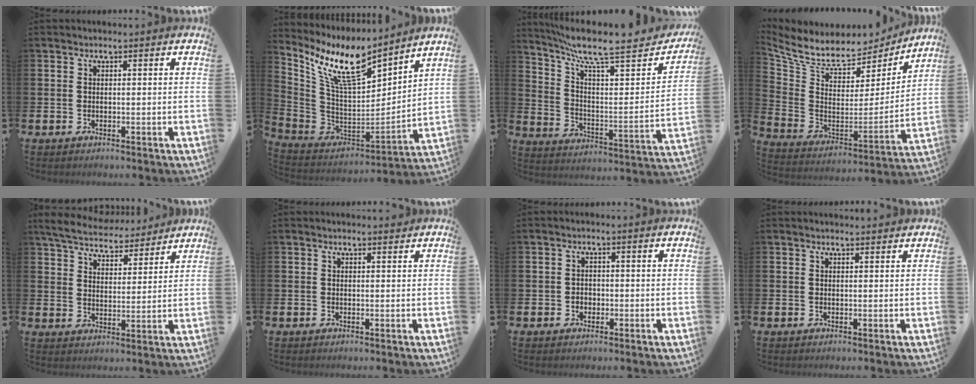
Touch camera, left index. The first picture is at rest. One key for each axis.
{"total": 10.7, "fx": 8.1, "fy": 3.1, "fz": 6.2, "tx": -0.144, "ty": -0.047, "tz": 0.142}
{"total": 8.5, "fx": 6.9, "fy": 2.0, "fz": 4.5, "tx": -0.097, "ty": -0.065, "tz": 0.102}
{"total": 8.1, "fx": 7.0, "fy": 3.4, "fz": 2.2, "tx": -0.085, "ty": -0.055, "tz": 0.120}
{"total": 6.4, "fx": 6.0, "fy": 1.6, "fz": 1.3, "tx": -0.052, "ty": -0.033, "tz": 0.107}
{"total": 0.8, "fx": 0.8, "fy": 0.1, "fz": 0.1, "tx": 0.011, "ty": -0.003, "tz": 0.011}
{"total": 1.5, "fx": -0.4, "fy": 1.4, "fz": 0.5, "tx": 0.004, "ty": 0.001, "tz": -0.013}
{"total": 0.9, "fx": 0.9, "fy": 0.0, "fz": 0.2, "tx": 0.007, "ty": -0.005, "tz": 0.014}